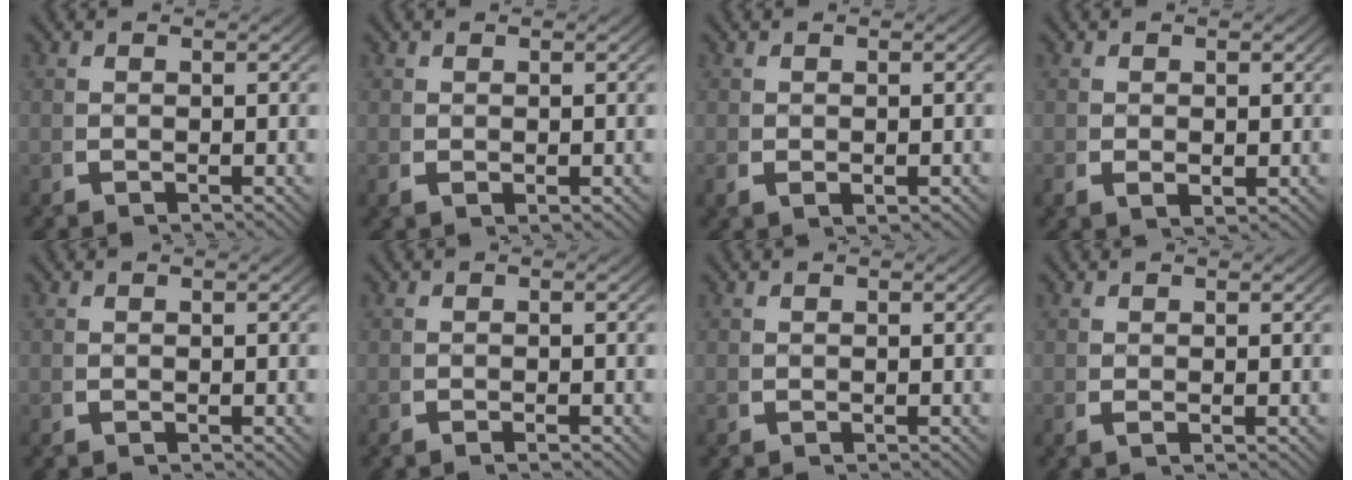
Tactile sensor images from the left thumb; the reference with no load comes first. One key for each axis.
{"total": 0.9, "fx": 0.2, "fy": 0.4, "fz": 0.7, "tx": -0.021, "ty": -0.005, "tz": 0.009}
{"total": 1.3, "fx": -0.1, "fy": 0.9, "fz": 1.0, "tx": -0.027, "ty": -0.008, "tz": 0.005}
{"total": 1.5, "fx": 0.1, "fy": 1.0, "fz": 1.1, "tx": -0.028, "ty": -0.012, "tz": 0.011}
{"total": 0.0}
{"total": 0.6, "fx": -0.4, "fy": -0.1, "fz": 0.4, "tx": -0.006, "ty": 0.003, "tz": -0.011}
{"total": 0.0}
{"total": 0.7, "fx": 0.2, "fy": 0.1, "fz": 0.6, "tx": -0.022, "ty": -0.004, "tz": 0.006}